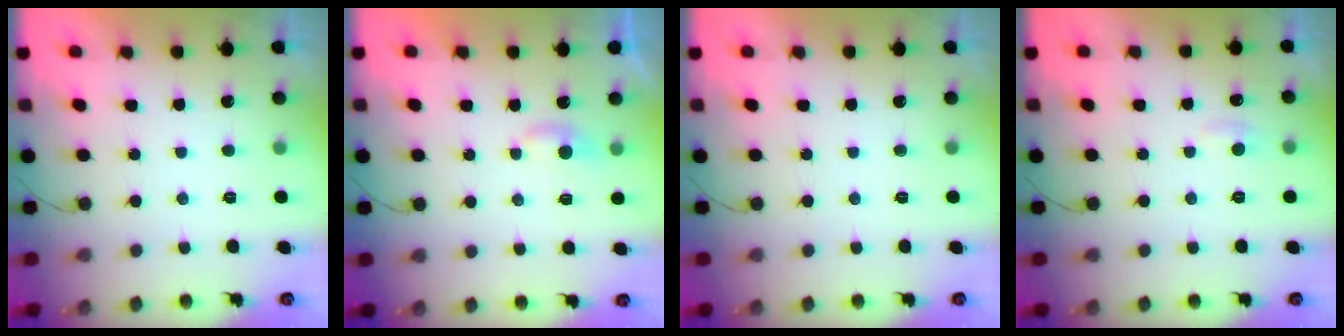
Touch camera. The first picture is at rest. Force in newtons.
{"total": 3.5, "press": 3.5, "slide": 0.3}
{"total": 0.0}
{"total": 3.9, "press": 3.8, "slide": 0.4}